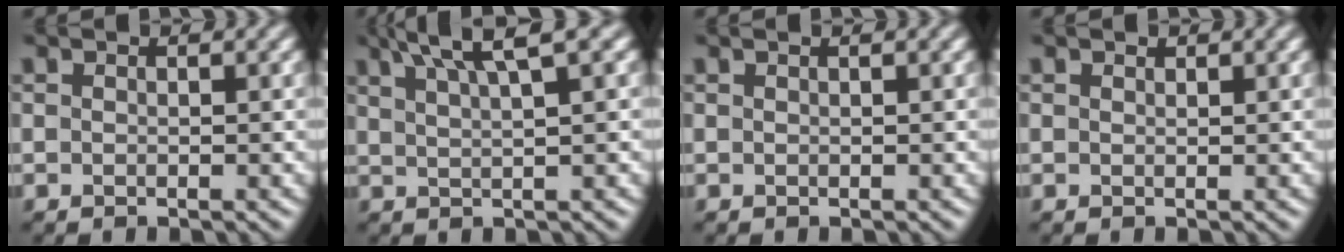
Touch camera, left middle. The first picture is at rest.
{"total": 4.9, "force": [3.2, 0.6, 3.6], "torque": [-0.057, 0.022, 0.052]}
{"total": 0.7, "force": [0.6, 0.1, 0.4], "torque": [-0.002, 0.001, 0.002]}
{"total": 0.6, "force": [0.6, 0.0, 0.0], "torque": [-0.003, -0.002, 0.008]}